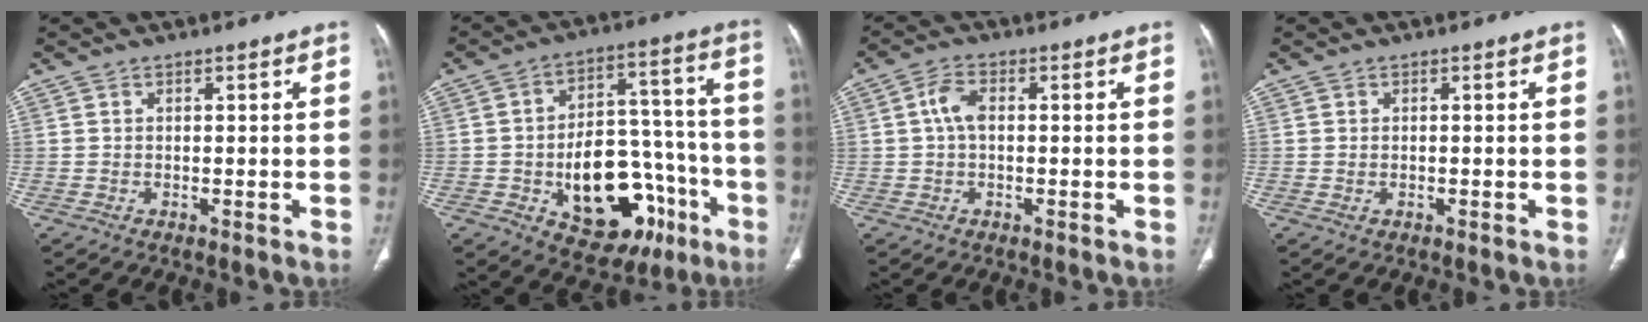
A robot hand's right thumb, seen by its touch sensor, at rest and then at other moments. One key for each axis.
{"total": 22.3, "fx": -8.2, "fy": 13.3, "fz": 15.8, "tx": -0.191, "ty": 0.055, "tz": -0.100}
{"total": 4.1, "fx": 0.5, "fy": 2.1, "fz": 3.4, "tx": -0.075, "ty": 0.010, "tz": 0.007}
{"total": 0.6, "fx": -0.1, "fy": 0.4, "fz": 0.4, "tx": -0.014, "ty": 0.006, "tz": 0.002}